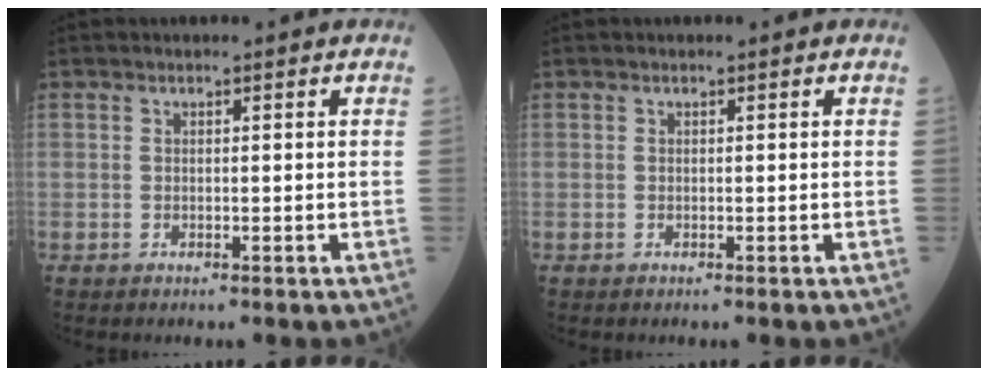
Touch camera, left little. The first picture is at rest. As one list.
[{"total": 0.0}]